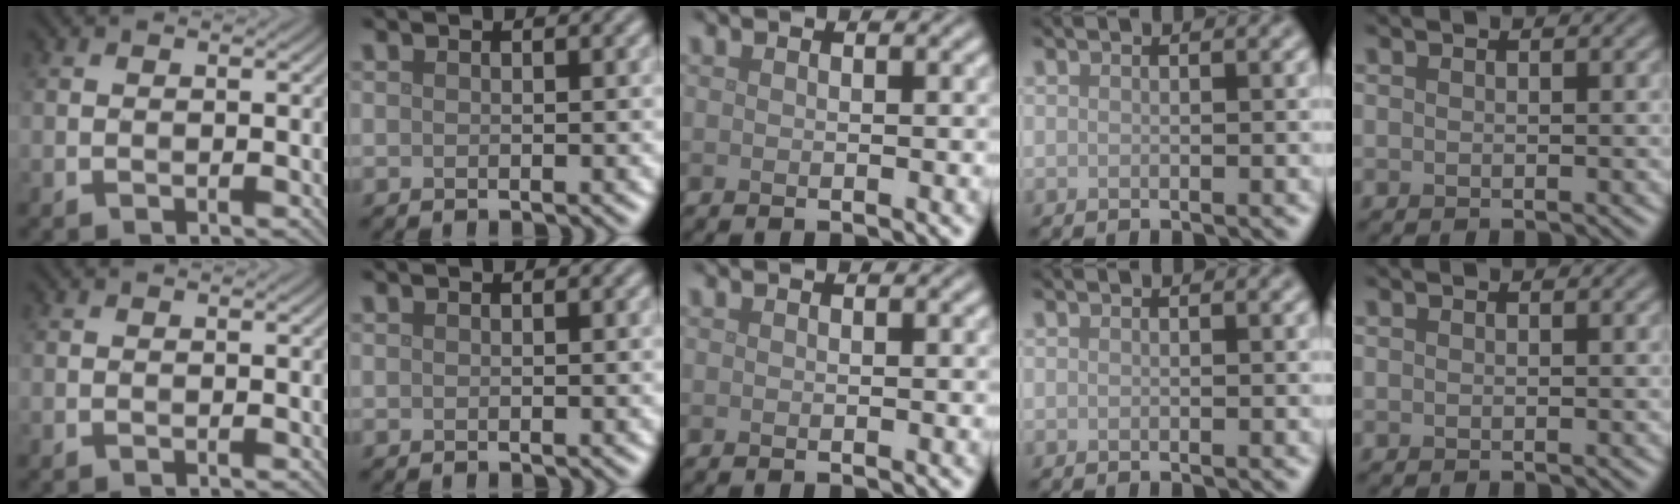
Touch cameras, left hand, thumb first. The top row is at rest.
{}